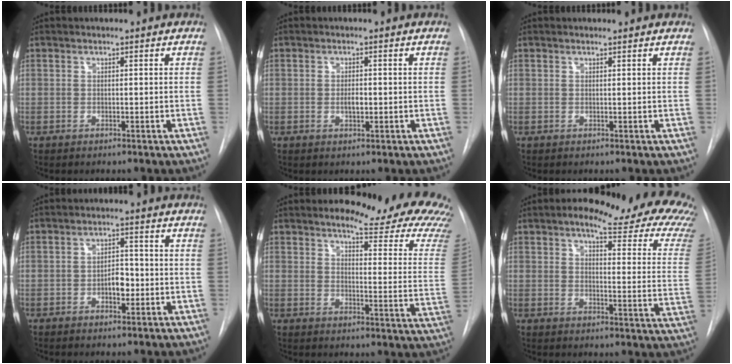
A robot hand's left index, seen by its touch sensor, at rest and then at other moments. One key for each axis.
{"total": 1.9, "fx": -0.2, "fy": 0.7, "fz": 1.7, "tx": -0.031, "ty": 0.001, "tz": -0.004}
{"total": 0.8, "fx": 0.8, "fy": 0.1, "fz": 0.3, "tx": -0.011, "ty": 0.009, "tz": 0.011}
{"total": 3.7, "fx": -1.1, "fy": 1.9, "fz": 3.0, "tx": -0.042, "ty": 0.007, "tz": -0.017}
{"total": 21.1, "fx": 18.5, "fy": 3.0, "fz": 9.8, "tx": -0.112, "ty": -0.086, "tz": 0.199}
{"total": 23.1, "fx": 18.5, "fy": 4.6, "fz": 12.9, "tx": -0.158, "ty": -0.046, "tz": 0.198}